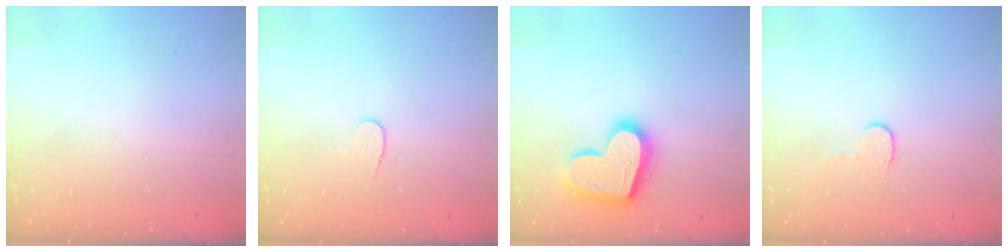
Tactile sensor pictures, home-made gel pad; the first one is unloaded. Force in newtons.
{"total": 4.0, "press": 4.0, "slide": 0.4}
{"total": 17.4, "press": 17.3, "slide": 1.4}
{"total": 4.7, "press": 4.7, "slide": 0.5}